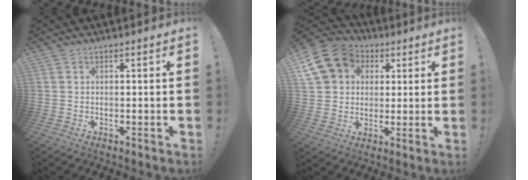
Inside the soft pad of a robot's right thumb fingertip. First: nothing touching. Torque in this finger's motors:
{"motor_torque": [0.79, 1.50, 0.60, -0.03, 0.05]}